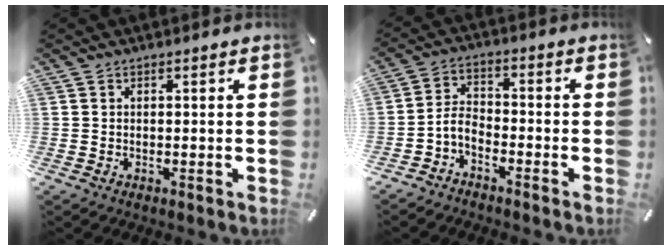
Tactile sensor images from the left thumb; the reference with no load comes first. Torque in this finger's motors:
{"motor_torque": [0.02, 0.16, -0.02, 0.32, 0.02]}